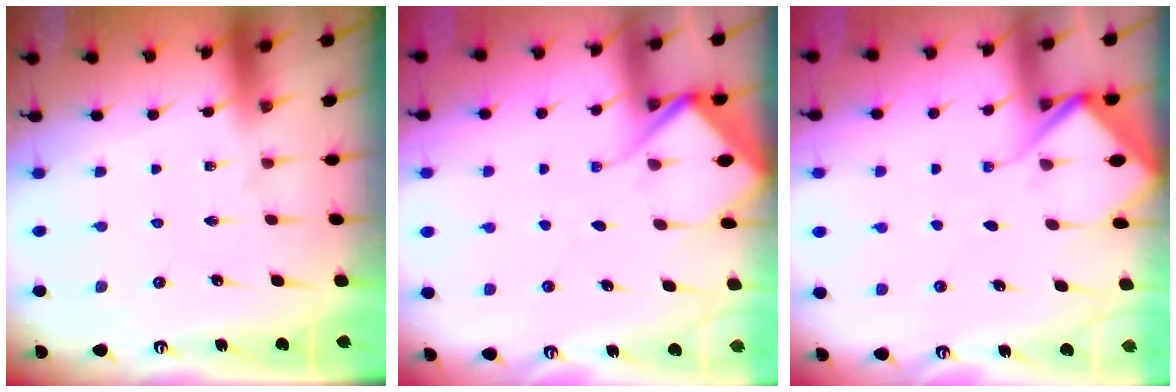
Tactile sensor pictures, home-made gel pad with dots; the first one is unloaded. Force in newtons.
{"total": 6.6, "press": 6.6, "slide": 0.6}
{"total": 6.6, "press": 6.6, "slide": 0.6}